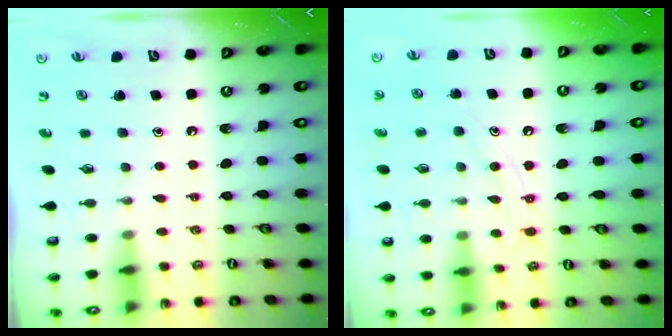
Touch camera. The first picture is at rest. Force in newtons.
{"total": 8.7, "press": 8.7, "slide": 0.6}